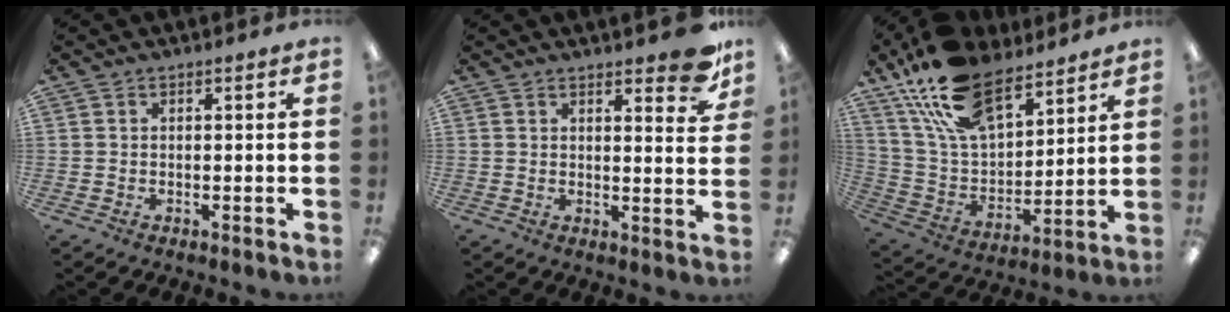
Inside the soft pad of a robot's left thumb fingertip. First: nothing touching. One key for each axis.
{"total": 7.5, "fx": 5.6, "fy": 2.5, "fz": 4.3, "tx": -0.042, "ty": -0.034, "tz": 0.093}
{"total": 21.1, "fx": 14.6, "fy": 10.3, "fz": 11.2, "tx": -0.222, "ty": -0.067, "tz": 0.271}